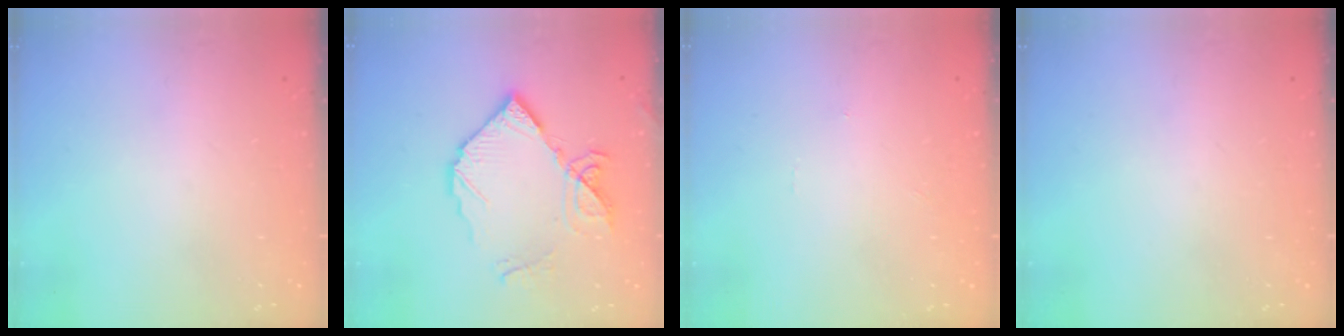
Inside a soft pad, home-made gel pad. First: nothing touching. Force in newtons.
{"total": 13.1, "press": 13.0, "slide": 1.4}
{"total": 0.0}
{"total": 0.0}